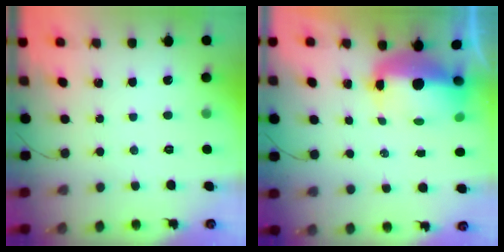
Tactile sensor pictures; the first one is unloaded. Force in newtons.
{"total": 10.1, "press": 9.8, "slide": 2.2}